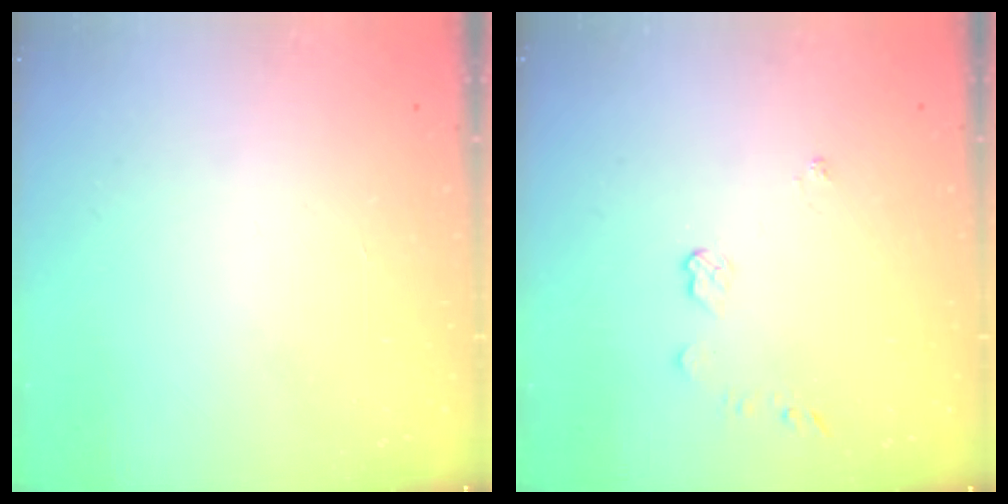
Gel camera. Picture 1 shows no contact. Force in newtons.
{"total": 3.9, "press": 3.9, "slide": 0.4}